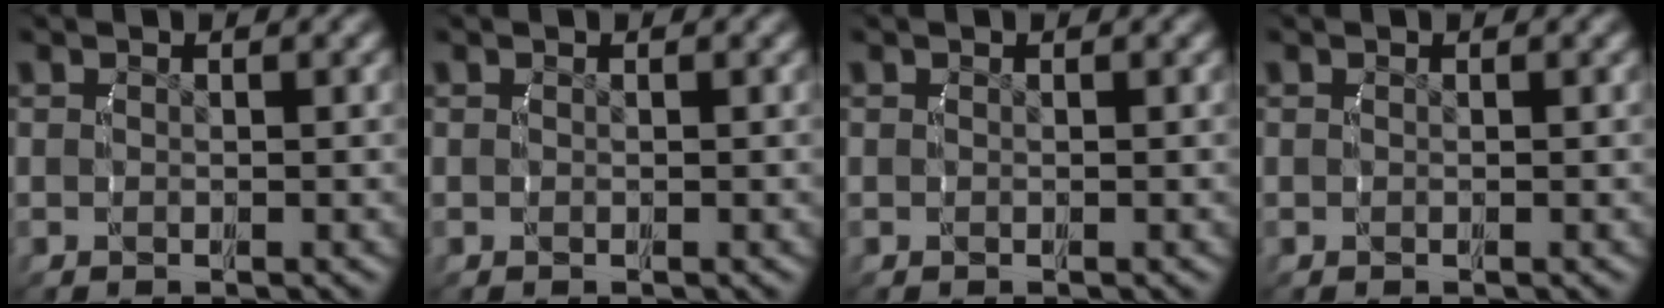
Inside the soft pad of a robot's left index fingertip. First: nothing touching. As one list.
[{"total": 0.0}, {"total": 0.0}, {"total": 0.0}]